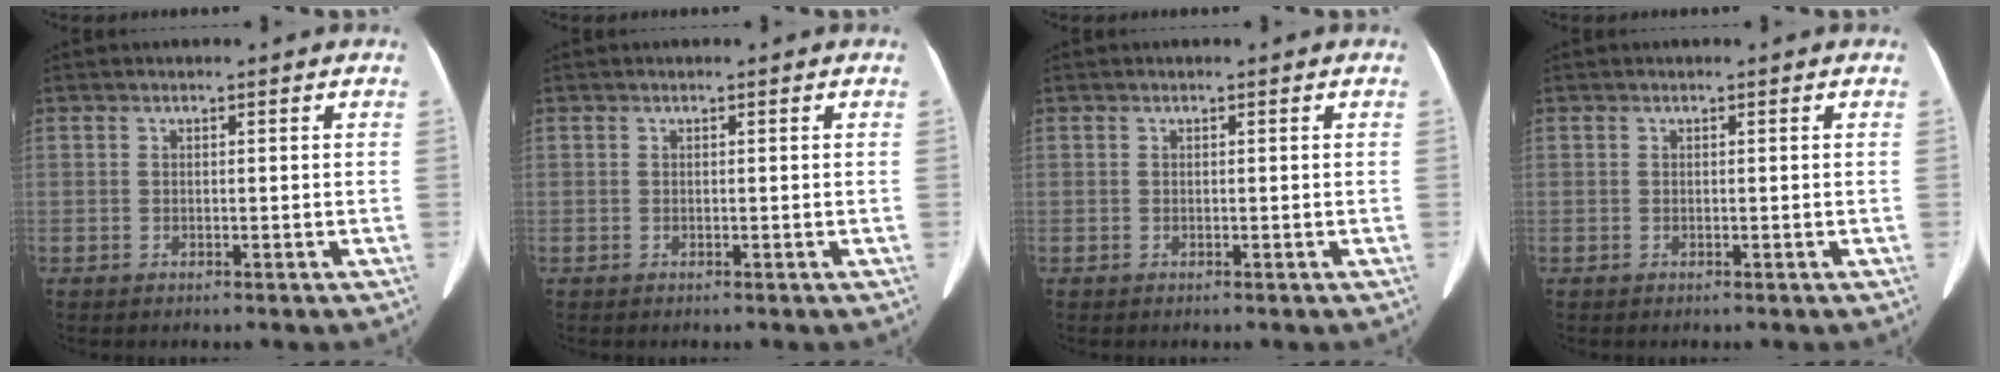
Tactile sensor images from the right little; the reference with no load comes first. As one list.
[{"total": 0.0}, {"total": 0.0}, {"total": 0.0}]